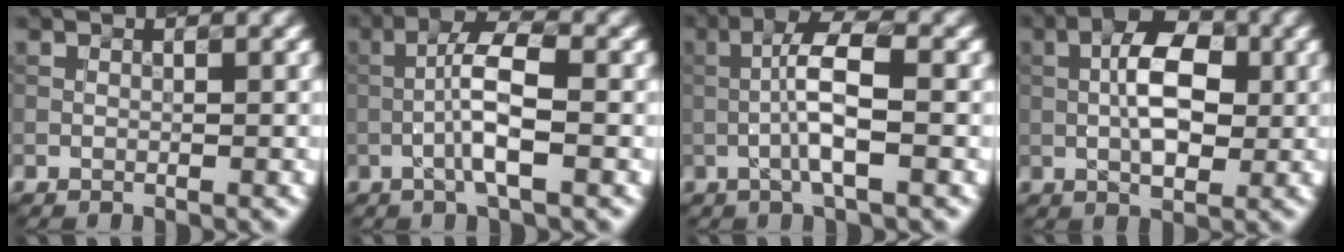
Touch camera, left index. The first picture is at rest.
{"total": 4.3, "force": [-1.1, 0.6, 4.1], "torque": [-0.078, 0.015, -0.029]}
{"total": 4.6, "force": [-0.9, 0.7, 4.4], "torque": [-0.084, 0.015, -0.025]}
{"total": 5.9, "force": [0.3, 2.9, 5.1], "torque": [-0.085, 0.010, -0.002]}